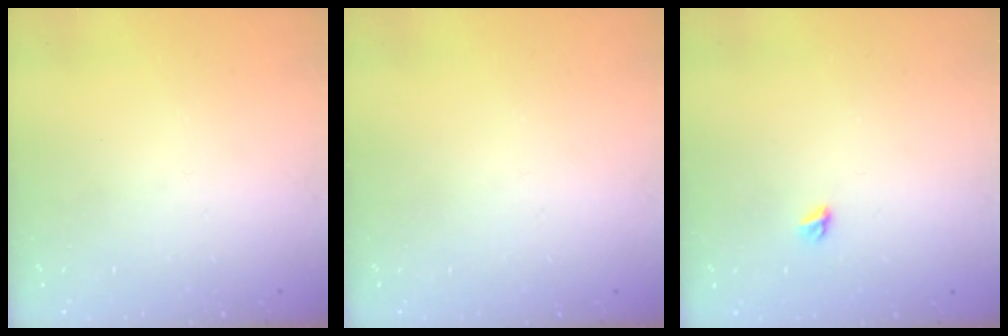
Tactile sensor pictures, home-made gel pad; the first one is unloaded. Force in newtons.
{"total": 0.0}
{"total": 4.2, "press": 4.2, "slide": 0.5}